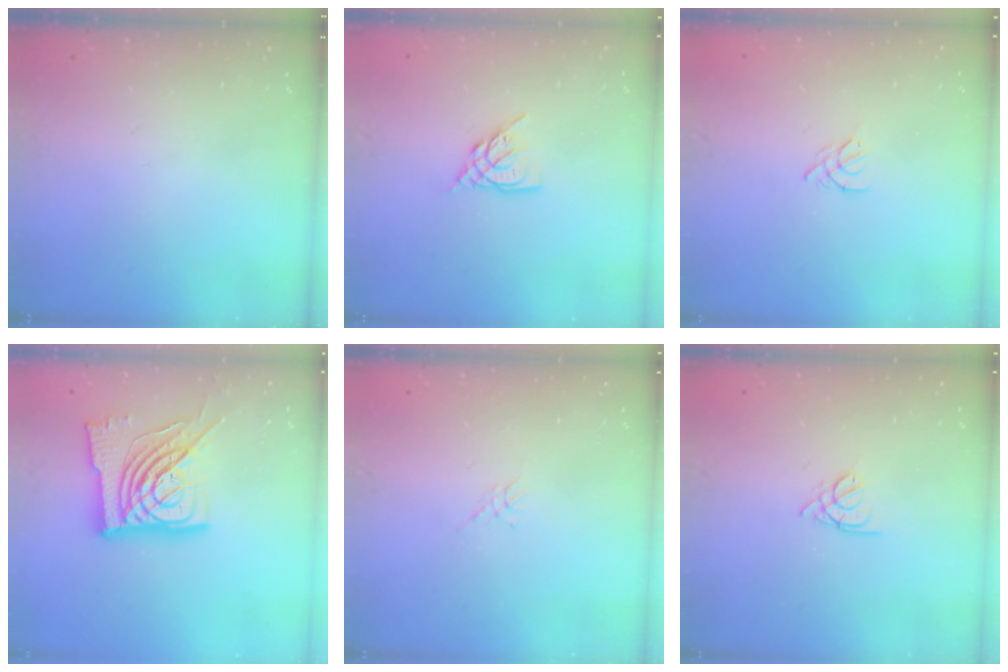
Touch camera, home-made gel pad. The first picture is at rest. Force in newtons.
{"total": 8.0, "press": 7.9, "slide": 1.1}
{"total": 2.5, "press": 2.4, "slide": 0.6}
{"total": 19.1, "press": 18.9, "slide": 2.7}
{"total": 1.1, "press": 1.1, "slide": 0.3}
{"total": 1.8, "press": 1.7, "slide": 0.5}